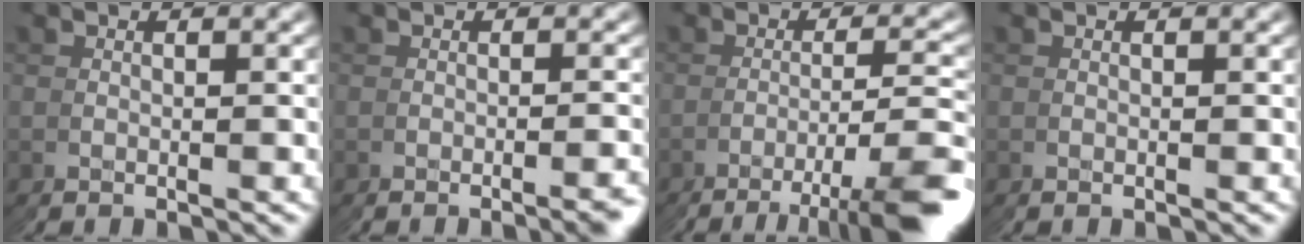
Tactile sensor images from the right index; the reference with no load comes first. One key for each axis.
{"total": 1.2, "fx": -1.0, "fy": -0.7, "fz": 0.4, "tx": -0.001, "ty": 0.010, "tz": -0.018}
{"total": 6.8, "fx": -4.6, "fy": -1.2, "fz": 4.9, "tx": -0.058, "ty": 0.010, "tz": -0.075}
{"total": 0.0}